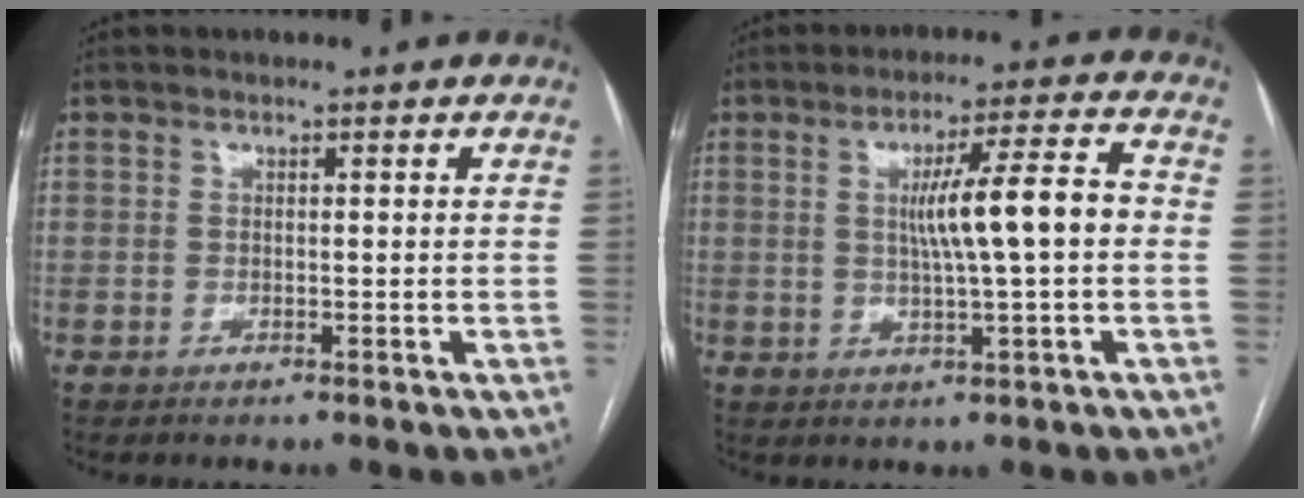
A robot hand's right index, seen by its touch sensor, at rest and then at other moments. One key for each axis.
{"total": 9.2, "fx": 0.3, "fy": 0.1, "fz": 9.1, "tx": -0.148, "ty": 0.010, "tz": 0.005}